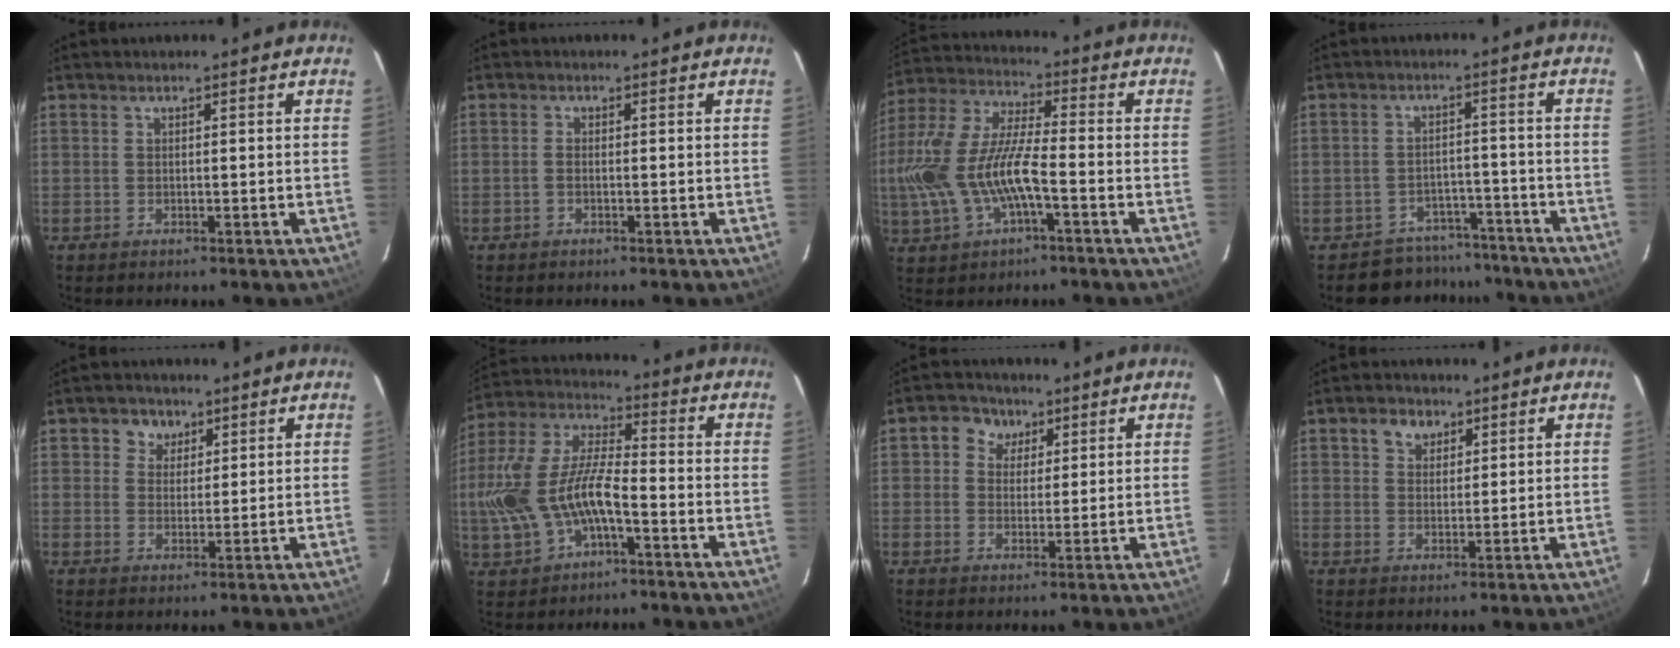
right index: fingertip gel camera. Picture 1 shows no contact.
{"total": 0.8, "force": [-0.4, 0.4, 0.6], "torque": [-0.013, 0.004, -0.009]}
{"total": 15.9, "force": [-4.2, 6.6, 13.9], "torque": [-0.303, 0.003, -0.076]}
{"total": 7.9, "force": [-6.6, 4.4, -0.2], "torque": [0.000, 0.036, -0.085]}
{"total": 3.9, "force": [1.9, 3.4, 0.7], "torque": [0.002, 0.010, 0.032]}
{"total": 14.8, "force": [-4.2, 6.5, 12.6], "torque": [-0.275, 0.006, -0.075]}
{"total": 5.2, "force": [2.1, 4.5, 1.5], "torque": [-0.022, 0.010, 0.028]}
{"total": 3.8, "force": [2.1, 2.9, 1.3], "torque": [-0.015, 0.012, 0.038]}